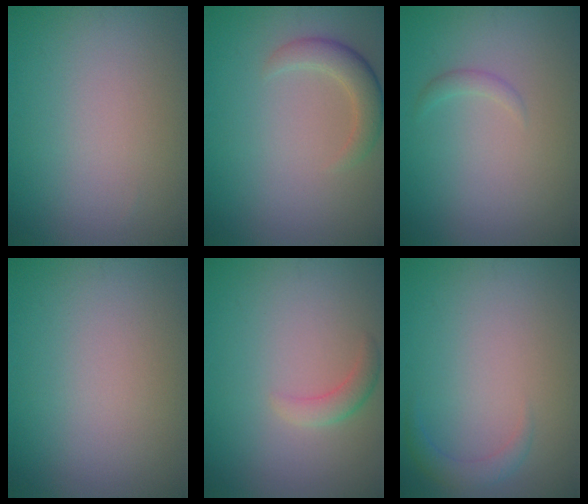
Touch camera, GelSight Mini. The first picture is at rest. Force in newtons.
{"total": 2.8, "press": 2.8, "slide": 0.0}
{"total": 0.9, "press": 0.9, "slide": 0.0}
{"total": 0.0}
{"total": 1.7, "press": 1.7, "slide": 0.1}
{"total": 1.5, "press": 1.5, "slide": 0.1}